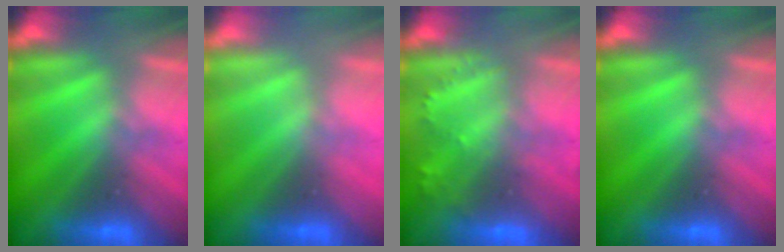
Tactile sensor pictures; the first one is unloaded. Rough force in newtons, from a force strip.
{"total": 2.9}
{"total": 2.2}
{"total": 0.0}